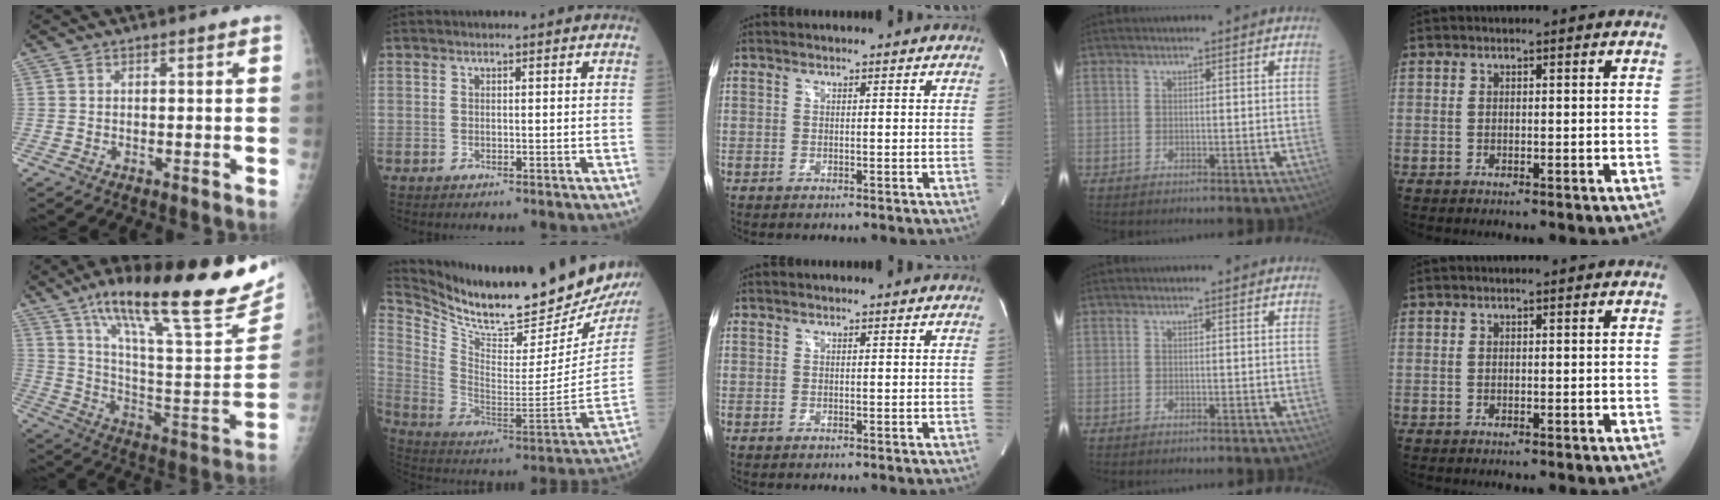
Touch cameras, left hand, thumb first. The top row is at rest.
{"thumb": {"total": 31.5, "force": [20.3, 7.3, 22.9], "torque": [-0.323, -0.059, 0.321]}, "index": {"total": 27.2, "force": [24.2, 2.9, 12.1], "torque": [-0.226, -0.101, 0.358]}}